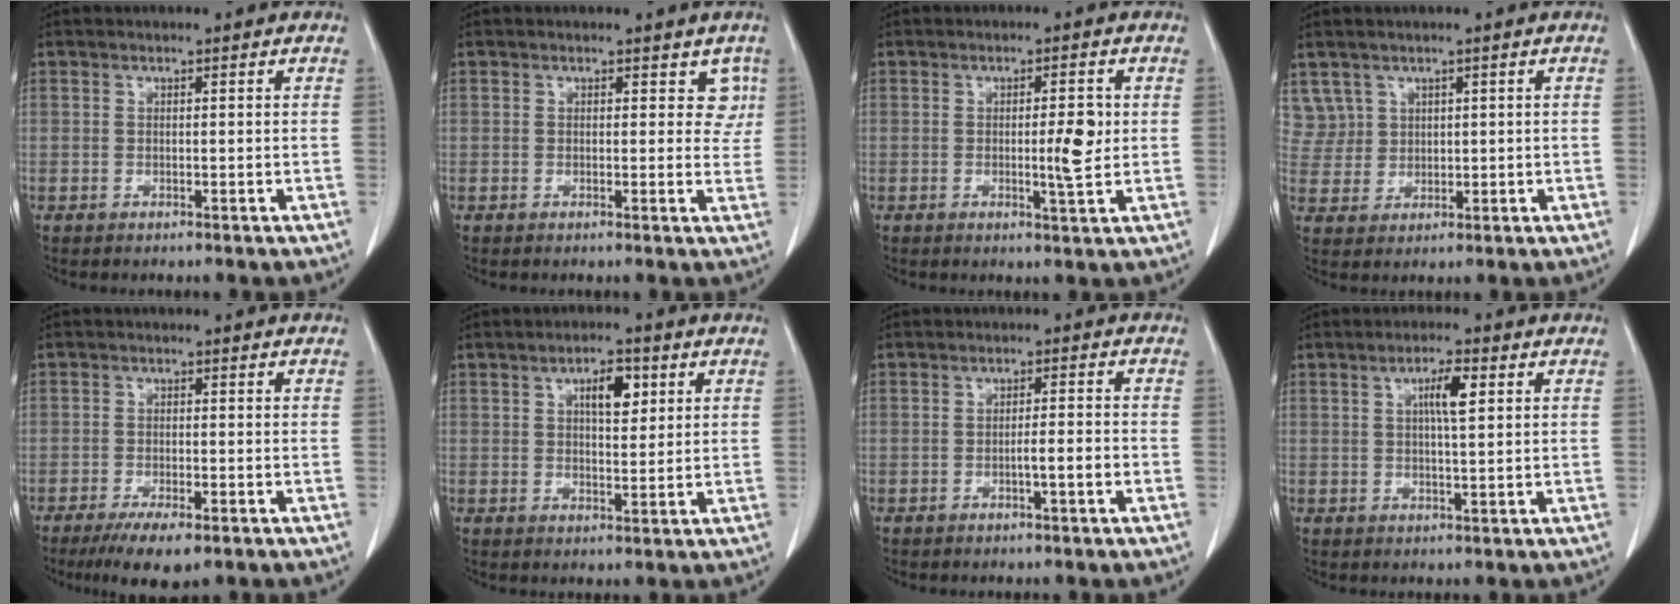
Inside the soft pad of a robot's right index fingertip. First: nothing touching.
{"total": 3.1, "force": [1.5, 2.2, 1.5], "torque": [0.008, 0.001, 0.009]}
{"total": 4.2, "force": [0.0, 0.5, 4.2], "torque": [-0.065, -0.002, 0.001]}
{"total": 4.7, "force": [2.5, 4.0, -0.4], "torque": [0.012, 0.010, 0.056]}
{"total": 6.4, "force": [-4.2, 1.5, 4.6], "torque": [-0.075, -0.014, -0.064]}
{"total": 5.1, "force": [2.0, 2.0, 4.3], "torque": [-0.069, 0.004, 0.033]}
{"total": 2.8, "force": [-1.1, 0.0, 2.6], "torque": [-0.040, 0.001, -0.020]}
{"total": 4.3, "force": [1.4, 0.5, 4.0], "torque": [-0.071, 0.001, 0.023]}